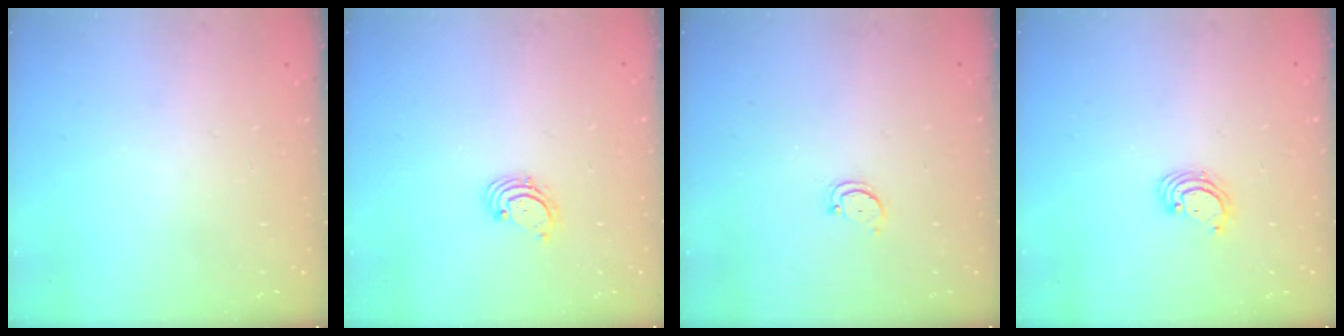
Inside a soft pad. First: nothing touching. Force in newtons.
{"total": 1.6, "press": 1.6, "slide": 0.2}
{"total": 2.5, "press": 2.4, "slide": 0.5}
{"total": 3.1, "press": 3.1, "slide": 0.1}